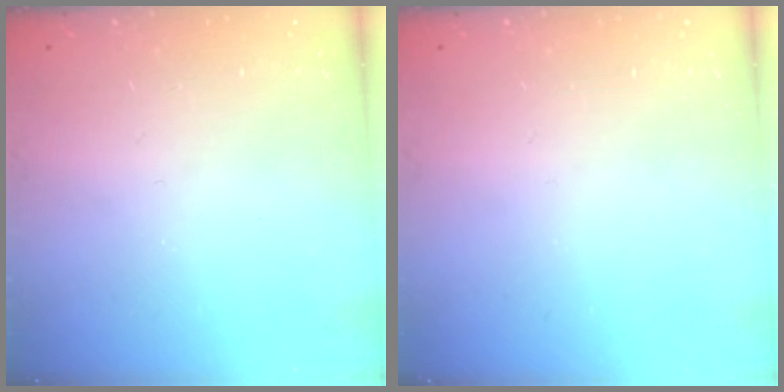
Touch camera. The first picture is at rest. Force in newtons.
{"total": 0.0}